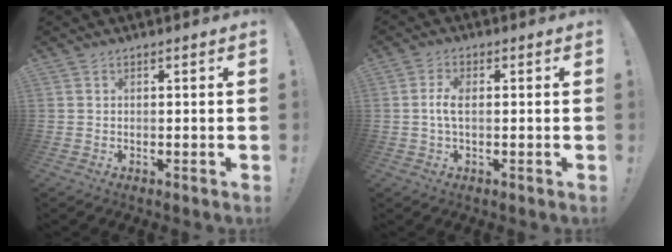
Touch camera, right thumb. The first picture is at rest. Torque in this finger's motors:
{"motor_torque": [-0.38, 0.01, 0.02, 0.14, 0.20]}